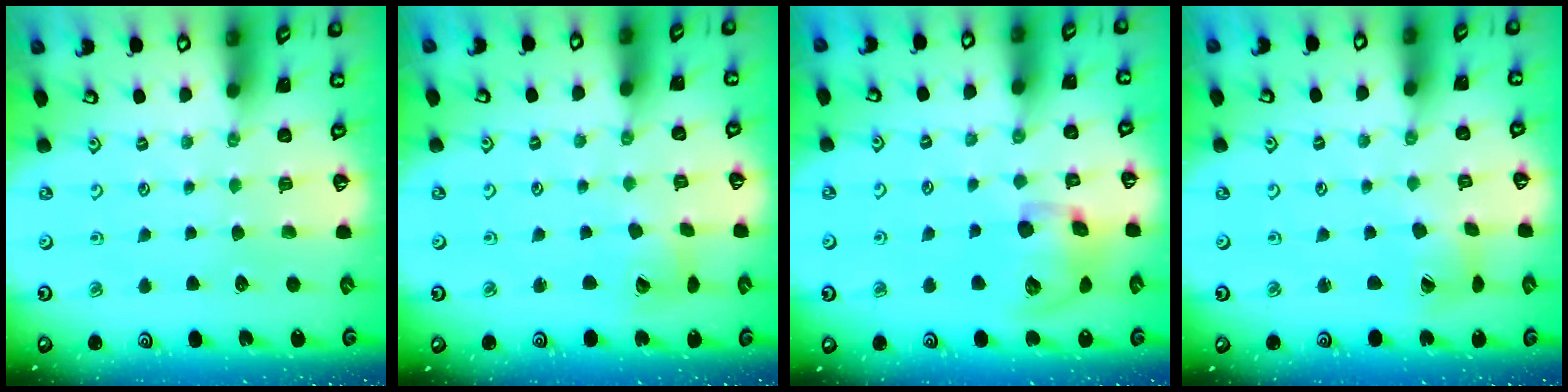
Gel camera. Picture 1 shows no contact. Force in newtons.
{"total": 6.3, "press": 6.2, "slide": 0.9}
{"total": 14.4, "press": 14.2, "slide": 2.2}
{"total": 4.1, "press": 4.1, "slide": 0.5}